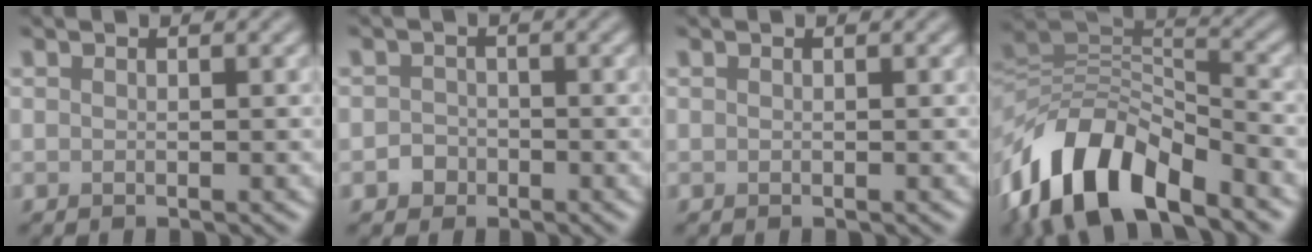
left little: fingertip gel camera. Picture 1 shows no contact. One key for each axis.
{"total": 1.5, "fx": -0.7, "fy": 1.3, "fz": 0.3, "tx": 0.003, "ty": 0.002, "tz": -0.016}
{"total": 0.0}
{"total": 11.4, "fx": -6.8, "fy": 5.2, "fz": 7.4, "tx": -0.137, "ty": 0.006, "tz": -0.135}